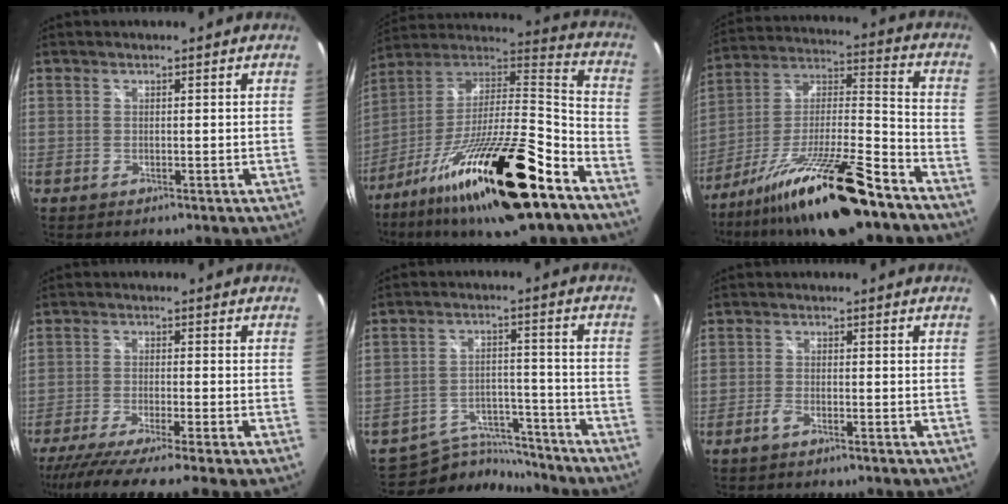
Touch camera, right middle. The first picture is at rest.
{"total": 29.5, "force": [-17.0, 6.8, 23.2], "torque": [-0.389, -0.034, -0.288]}
{"total": 22.3, "force": [-15.2, 4.1, 15.9], "torque": [-0.271, -0.014, -0.255]}
{"total": 10.1, "force": [-8.3, -1.2, 5.6], "torque": [-0.115, -0.043, -0.139]}
{"total": 10.5, "force": [-10.0, 2.9, 1.3], "torque": [-0.034, 0.014, -0.158]}
{"total": 2.1, "force": [-1.6, 0.4, 1.2], "torque": [-0.038, 0.001, -0.037]}